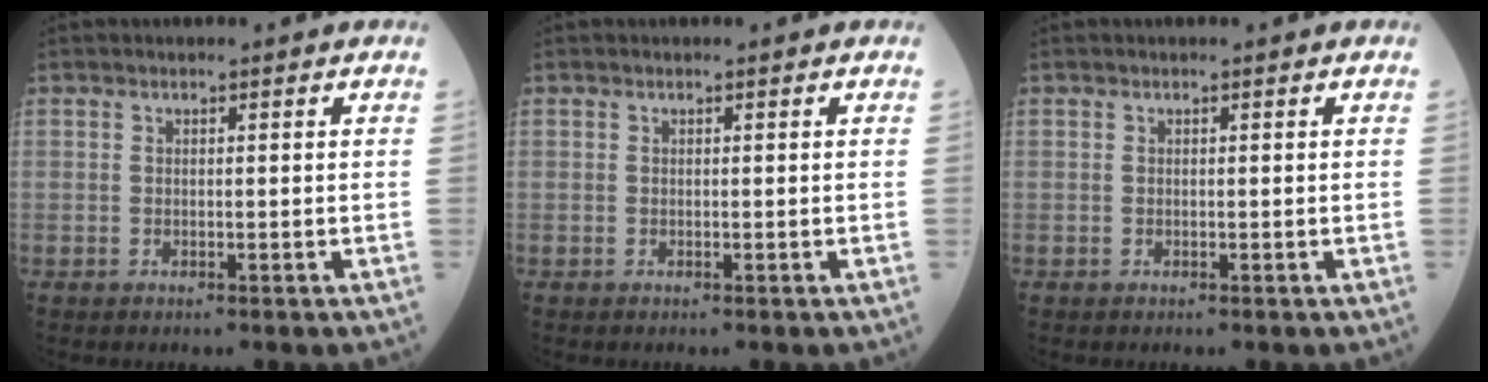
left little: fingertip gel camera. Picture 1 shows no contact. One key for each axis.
{"total": 0.0}
{"total": 0.0}